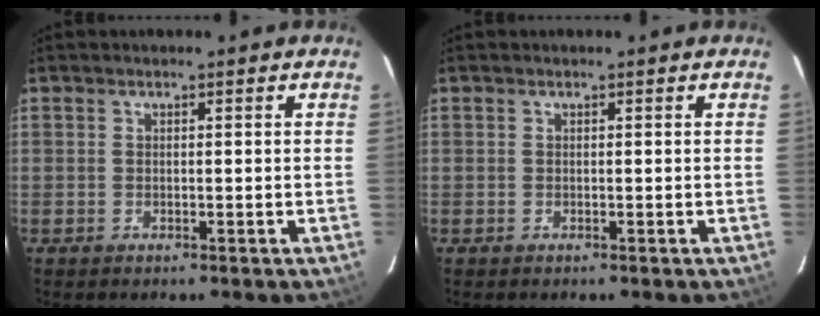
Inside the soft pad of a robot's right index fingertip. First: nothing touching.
{"total": 0.0}